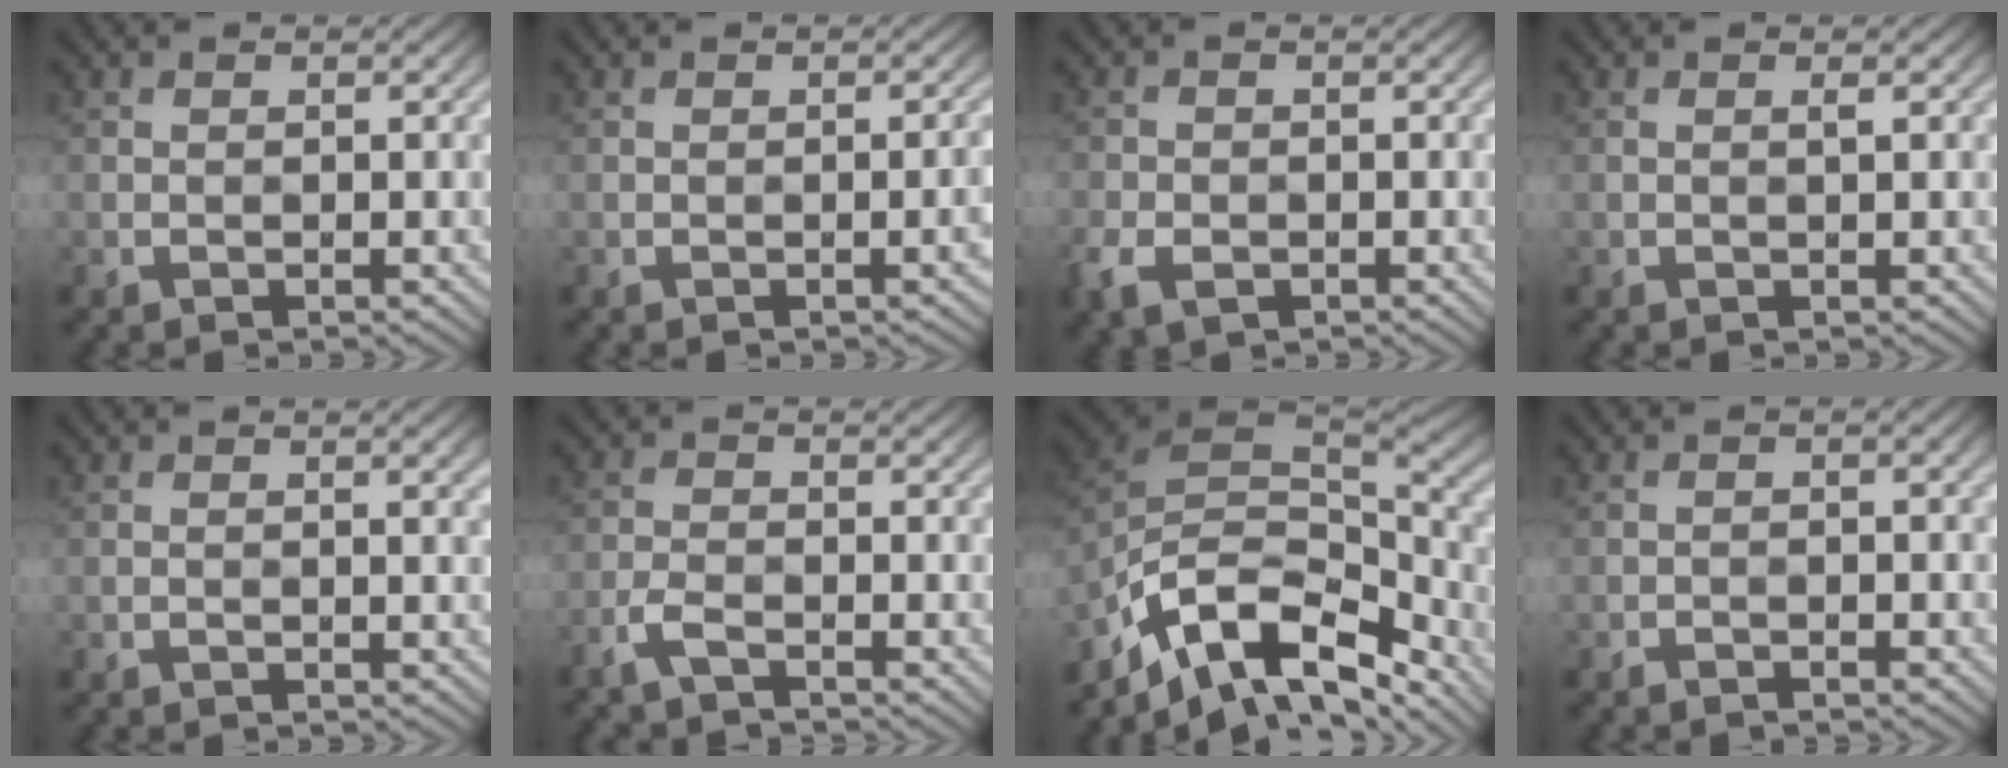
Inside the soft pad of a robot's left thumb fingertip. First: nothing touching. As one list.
[{"total": 2.0, "force": [-1.0, 0.4, 1.7], "torque": [-0.011, 0.007, -0.013]}, {"total": 4.3, "force": [-1.6, 3.0, 2.7], "torque": [-0.052, -0.012, -0.038]}, {"total": 1.2, "force": [0.9, 0.0, 0.8], "torque": [0.004, 0.003, 0.009]}, {"total": 1.6, "force": [0.3, 0.4, 1.5], "torque": [-0.006, 0.004, 0.002]}, {"total": 3.2, "force": [-2.2, 0.9, 2.1], "torque": [-0.045, -0.005, -0.048]}, {"total": 12.7, "force": [-4.4, 6.9, 9.7], "torque": [-0.230, -0.018, -0.070]}, {"total": 1.8, "force": [-1.2, 0.2, 1.4], "torque": [-0.018, 0.009, -0.020]}]